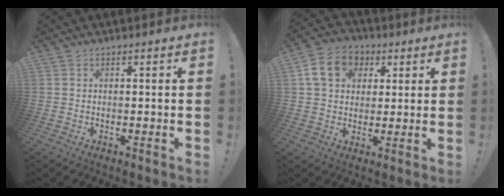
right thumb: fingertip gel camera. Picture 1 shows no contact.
{"total": 12.9, "force": [4.7, 10.3, 6.2], "torque": [-0.081, -0.011, 0.094]}